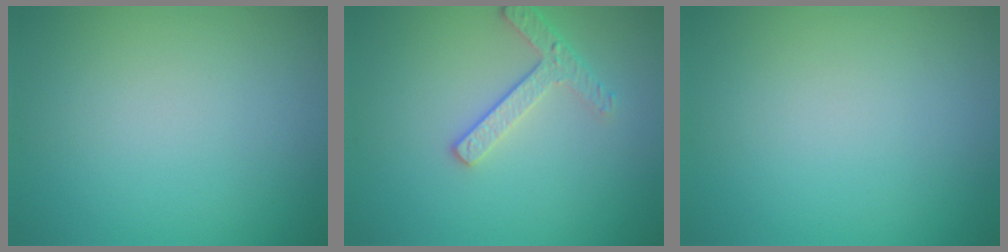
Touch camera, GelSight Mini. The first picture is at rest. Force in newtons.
{"total": 2.5, "press": 2.2, "slide": 1.1}
{"total": 0.0}